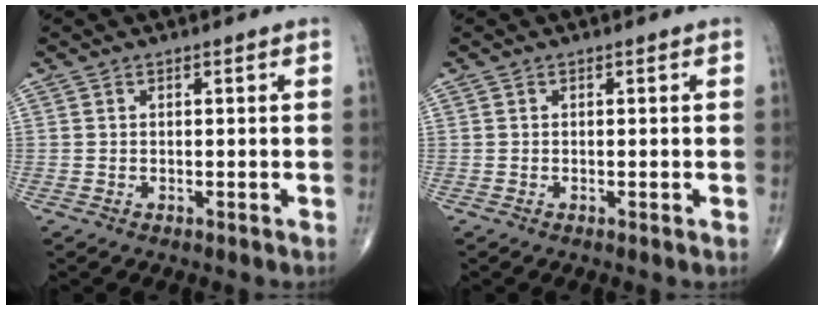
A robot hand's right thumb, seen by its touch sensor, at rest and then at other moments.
{"total": 0.0}